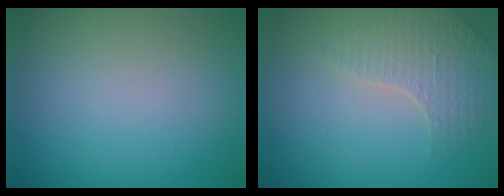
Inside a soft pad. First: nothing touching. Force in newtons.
{"total": 1.8, "press": 1.6, "slide": 0.8}